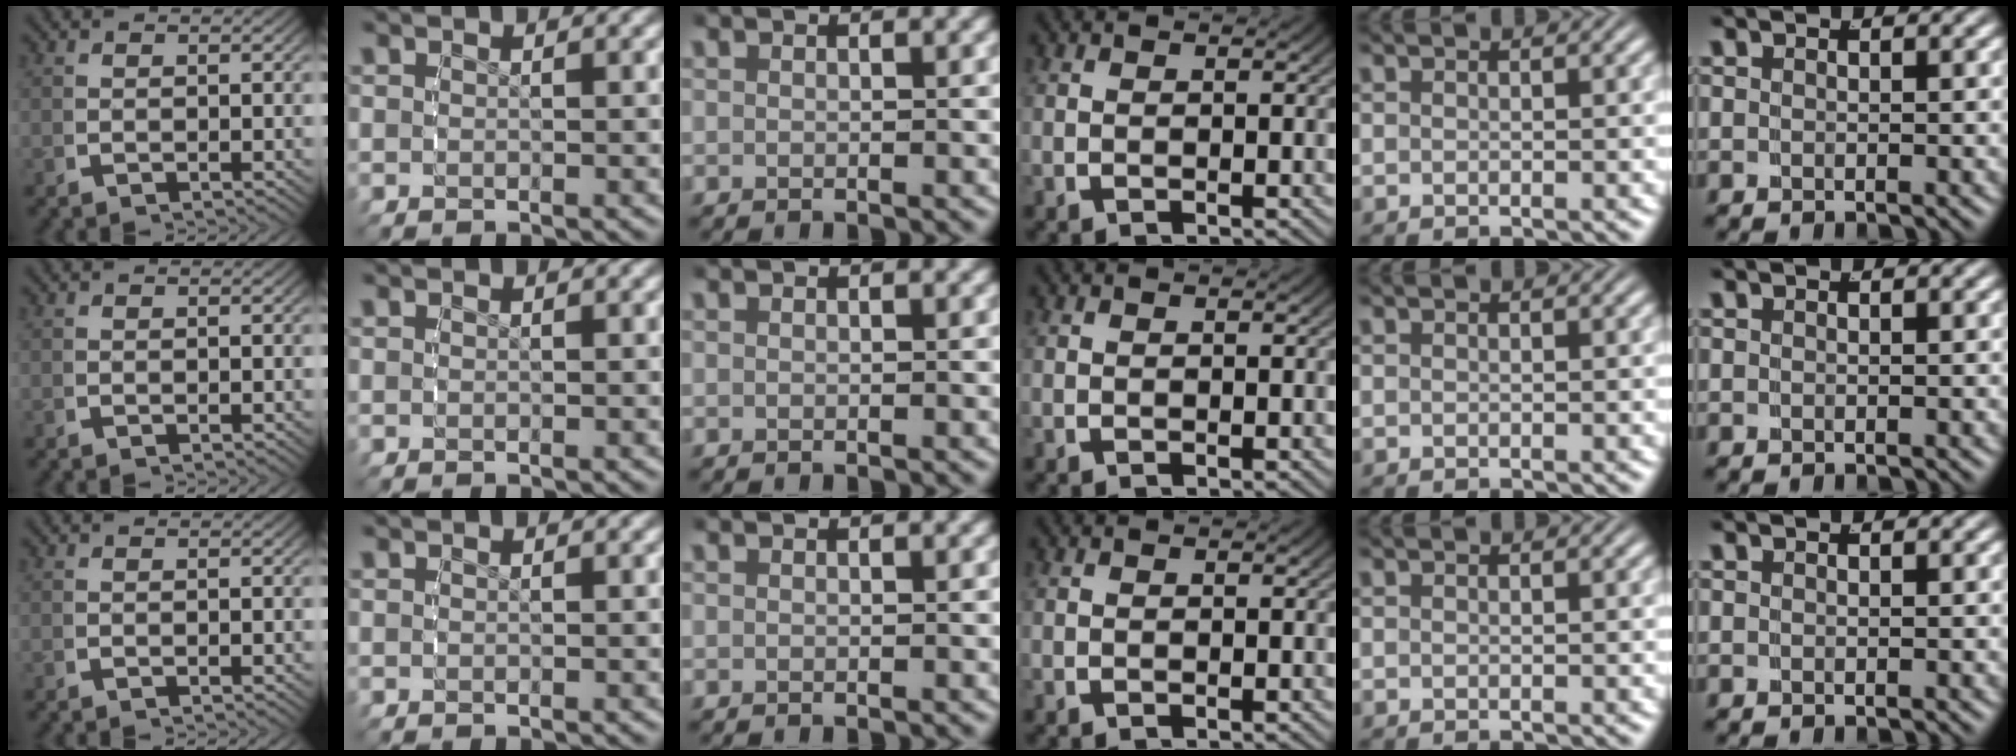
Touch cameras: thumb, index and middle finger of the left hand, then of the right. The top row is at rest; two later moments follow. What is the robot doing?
{"motion": "reach", "object": "pen bag"}